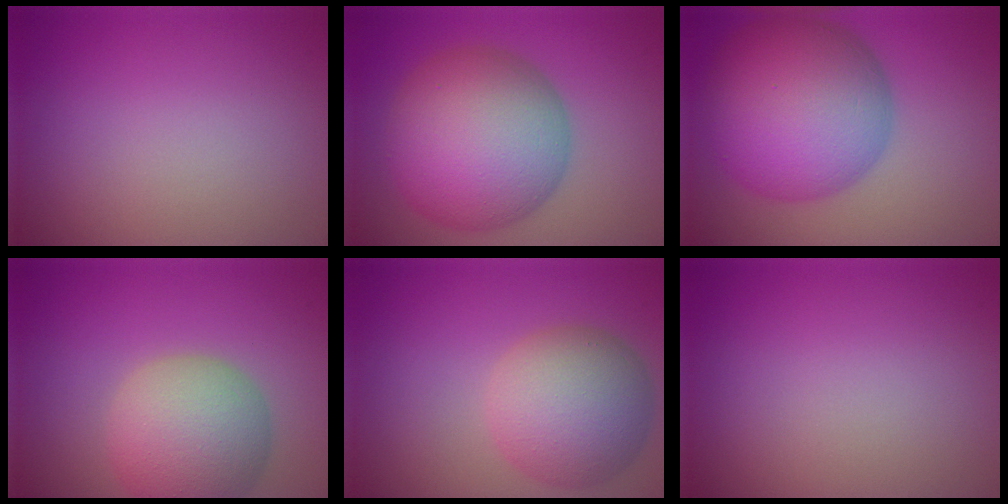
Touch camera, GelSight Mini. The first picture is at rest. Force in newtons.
{"total": 12.4, "press": 12.4, "slide": 0.3}
{"total": 12.9, "press": 12.9, "slide": 0.3}
{"total": 7.3, "press": 7.3, "slide": 0.6}
{"total": 7.3, "press": 7.3, "slide": 0.3}
{"total": 0.0}